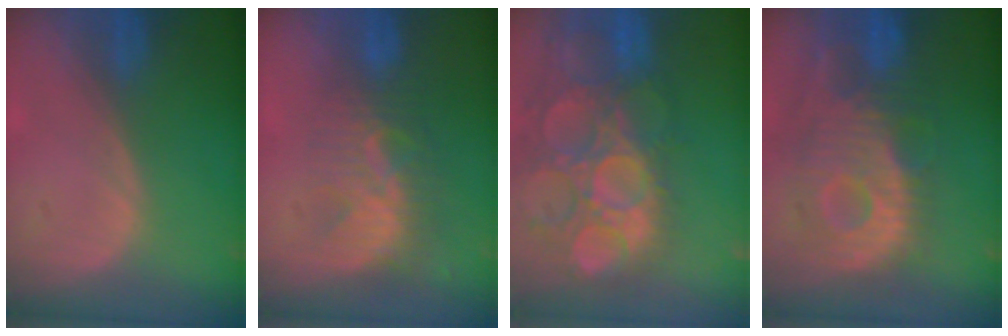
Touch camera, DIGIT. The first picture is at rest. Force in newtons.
{"total": 8.9, "press": 7.6, "slide": 4.5}
{"total": 15.3, "press": 12.6, "slide": 8.7}
{"total": 11.8, "press": 10.6, "slide": 5.2}